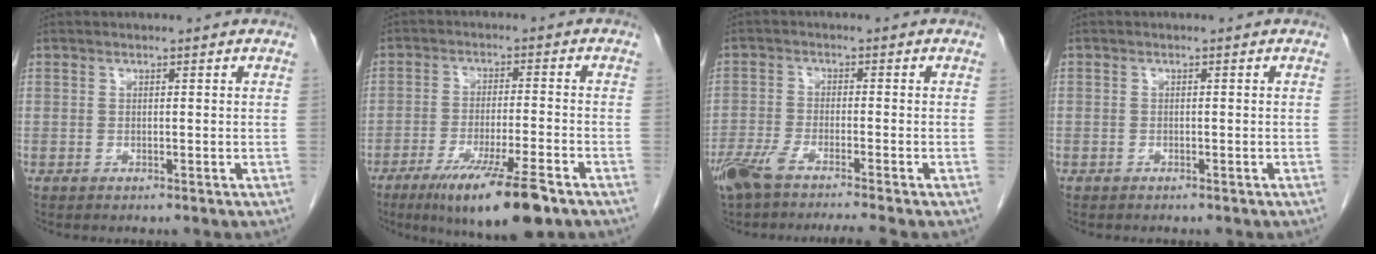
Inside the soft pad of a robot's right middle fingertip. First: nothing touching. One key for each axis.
{"total": 12.2, "fx": -7.8, "fy": 1.0, "fz": 9.3, "tx": -0.149, "ty": -0.029, "tz": -0.125}
{"total": 8.4, "fx": -6.8, "fy": -0.2, "fz": 4.9, "tx": -0.084, "ty": -0.017, "tz": -0.118}
{"total": 0.8, "fx": -0.6, "fy": 0.6, "fz": 0.0, "tx": -0.004, "ty": 0.005, "tz": -0.013}